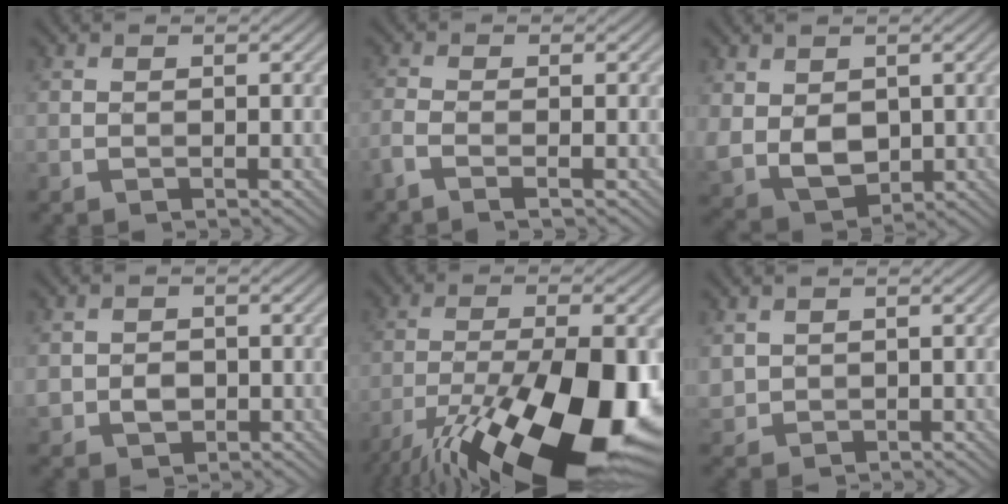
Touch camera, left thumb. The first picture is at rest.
{"total": 2.5, "force": [-1.6, 0.3, 1.9], "torque": [-0.043, -0.003, -0.044]}
{"total": 6.6, "force": [0.9, 4.6, 4.5], "torque": [-0.125, -0.014, 0.027]}
{"total": 2.8, "force": [-0.5, 2.4, 1.4], "torque": [-0.030, -0.008, -0.010]}
{"total": 21.0, "force": [-10.9, 7.0, 16.5], "torque": [-0.278, -0.028, -0.173]}
{"total": 1.9, "force": [0.9, 1.5, 0.6], "torque": [-0.024, -0.003, 0.023]}